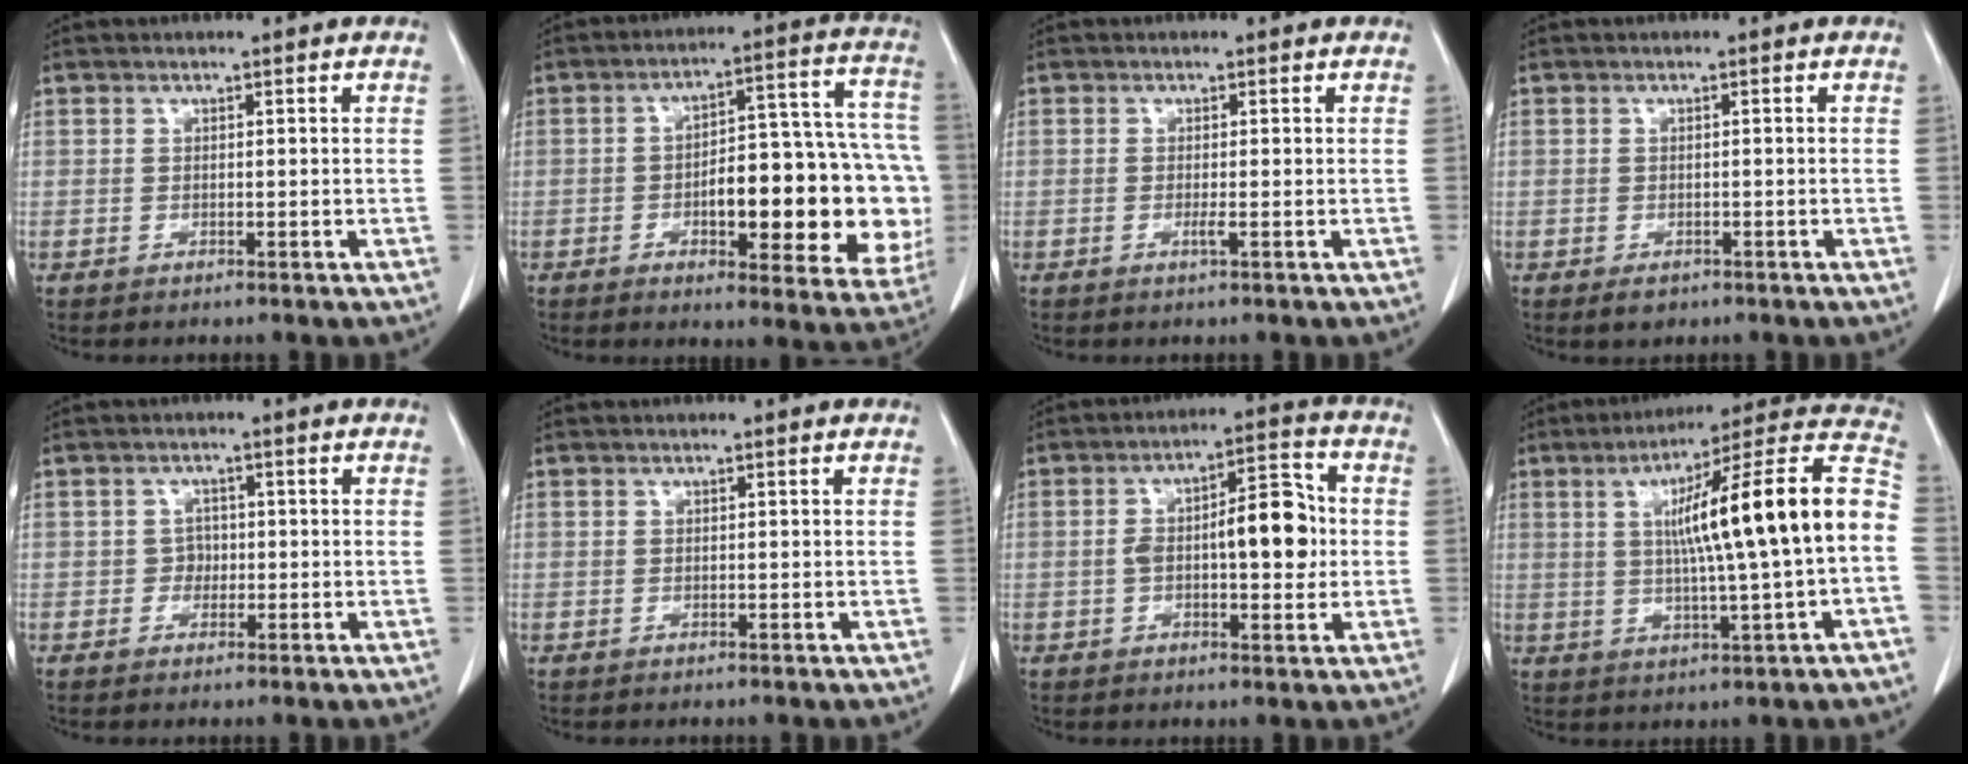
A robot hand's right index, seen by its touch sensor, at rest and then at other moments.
{"total": 21.3, "force": [-4.0, 7.0, 19.7], "torque": [-0.180, 0.044, -0.035]}
{"total": 0.9, "force": [-0.2, -0.1, 0.9], "torque": [-0.018, -0.003, -0.004]}
{"total": 1.8, "force": [-1.1, 1.1, 0.9], "torque": [-0.011, 0.000, -0.007]}
{"total": 1.6, "force": [-0.4, 1.5, 0.5], "torque": [0.000, 0.007, -0.008]}
{"total": 0.0}
{"total": 10.4, "force": [0.0, 3.4, 9.8], "torque": [-0.160, 0.024, -0.002]}
{"total": 19.2, "force": [1.0, 0.4, 19.1], "torque": [-0.281, 0.033, 0.009]}